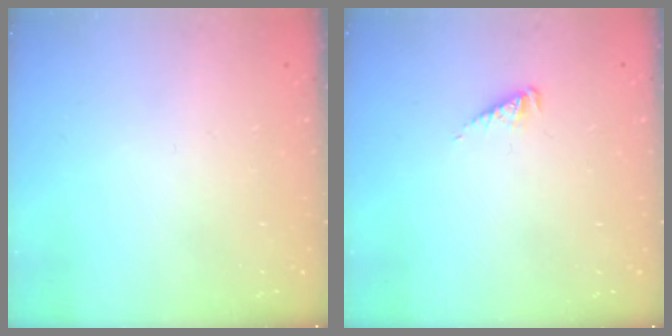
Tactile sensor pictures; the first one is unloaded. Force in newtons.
{"total": 2.5, "press": 2.4, "slide": 0.4}